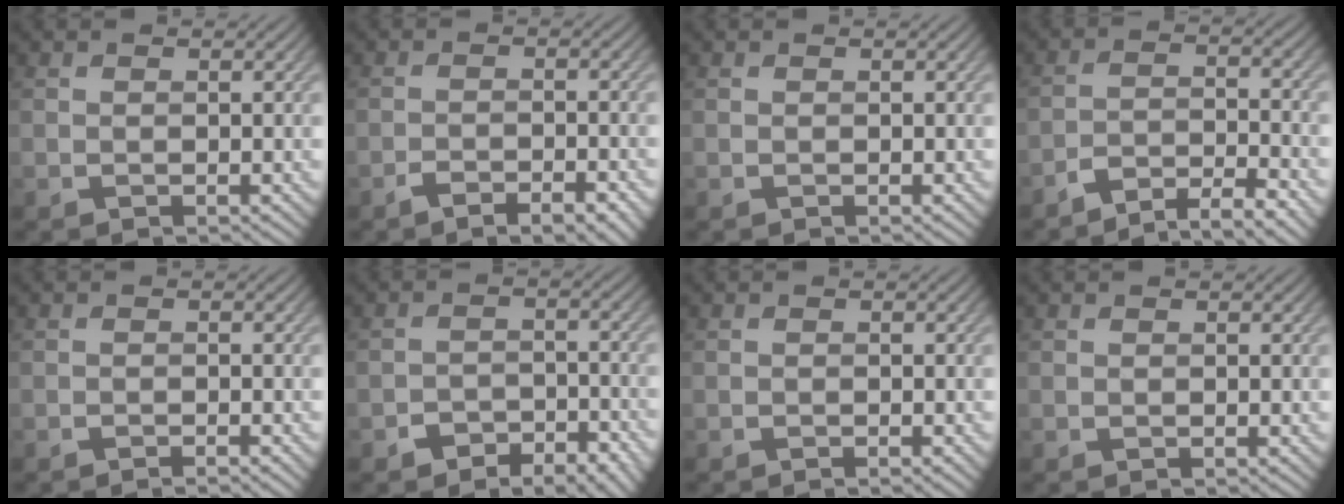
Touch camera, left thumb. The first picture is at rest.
{"total": 4.5, "force": [-3.1, 1.3, 3.0], "torque": [-0.051, 0.001, -0.047]}
{"total": 0.0}
{"total": 5.2, "force": [-4.4, 1.0, 2.6], "torque": [-0.051, 0.001, -0.080]}
{"total": 1.0, "force": [-0.9, 0.0, 0.6], "torque": [-0.006, 0.002, -0.016]}
{"total": 6.7, "force": [-4.2, 3.7, 3.7], "torque": [-0.051, -0.008, -0.069]}
{"total": 0.5, "force": [-0.4, 0.0, 0.3], "torque": [-0.002, 0.000, -0.007]}
{"total": 0.0}